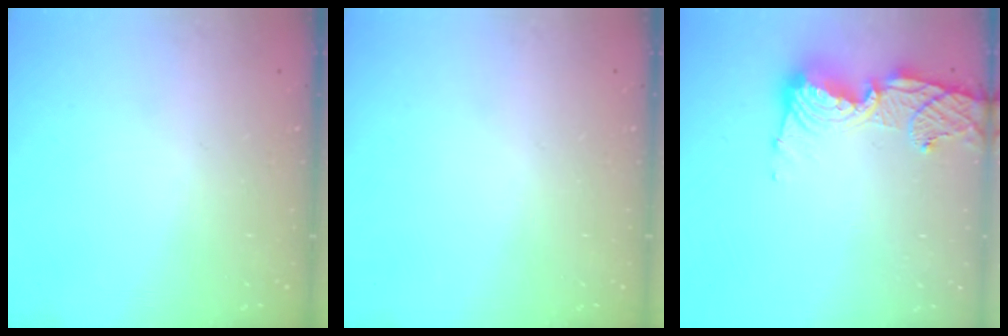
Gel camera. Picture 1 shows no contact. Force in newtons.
{"total": 0.0}
{"total": 13.3, "press": 13.2, "slide": 1.6}